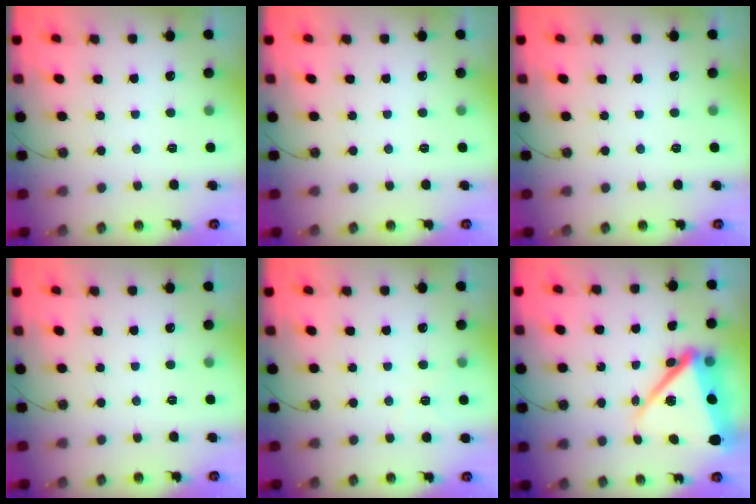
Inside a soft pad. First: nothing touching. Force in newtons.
{"total": 0.0}
{"total": 0.0}
{"total": 0.0}
{"total": 3.8, "press": 3.3, "slide": 1.9}
{"total": 16.9, "press": 16.8, "slide": 1.7}